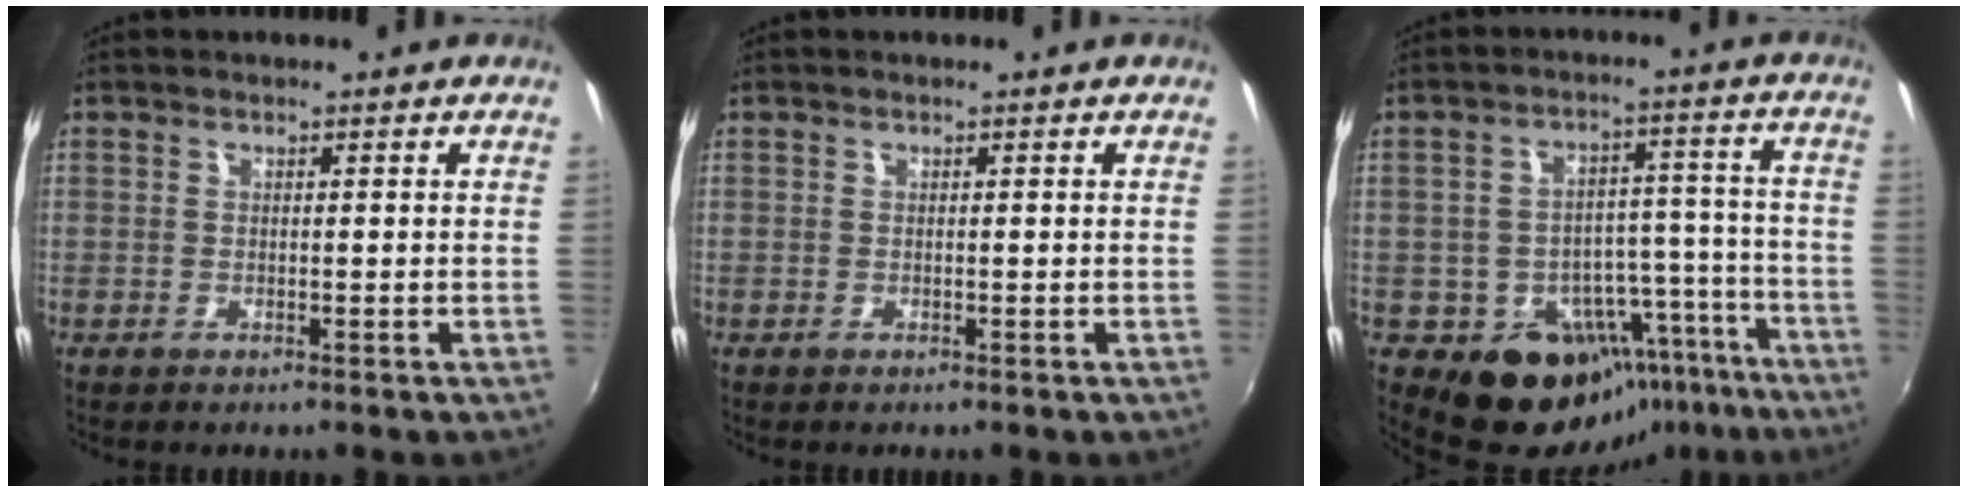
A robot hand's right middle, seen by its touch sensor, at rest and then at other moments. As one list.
[{"total": 0.0}, {"total": 15.7, "force": [-11.1, 10.2, 4.7], "torque": [-0.073, 0.050, -0.128]}]